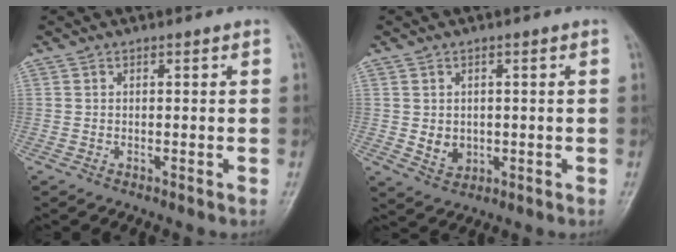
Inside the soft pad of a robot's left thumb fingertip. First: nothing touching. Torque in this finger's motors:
{"motor_torque": [-0.04, 0.04, 0.02, -0.01, 0.00]}